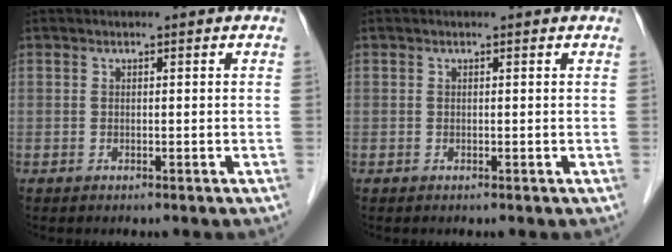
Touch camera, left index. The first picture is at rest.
{"total": 1.1, "force": [1.1, 0.2, 0.2], "torque": [-0.012, 0.008, 0.009]}